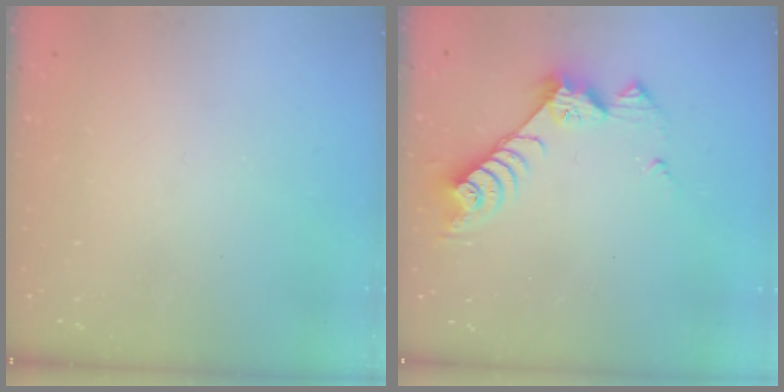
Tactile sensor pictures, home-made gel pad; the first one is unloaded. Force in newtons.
{"total": 8.6, "press": 8.6, "slide": 0.2}